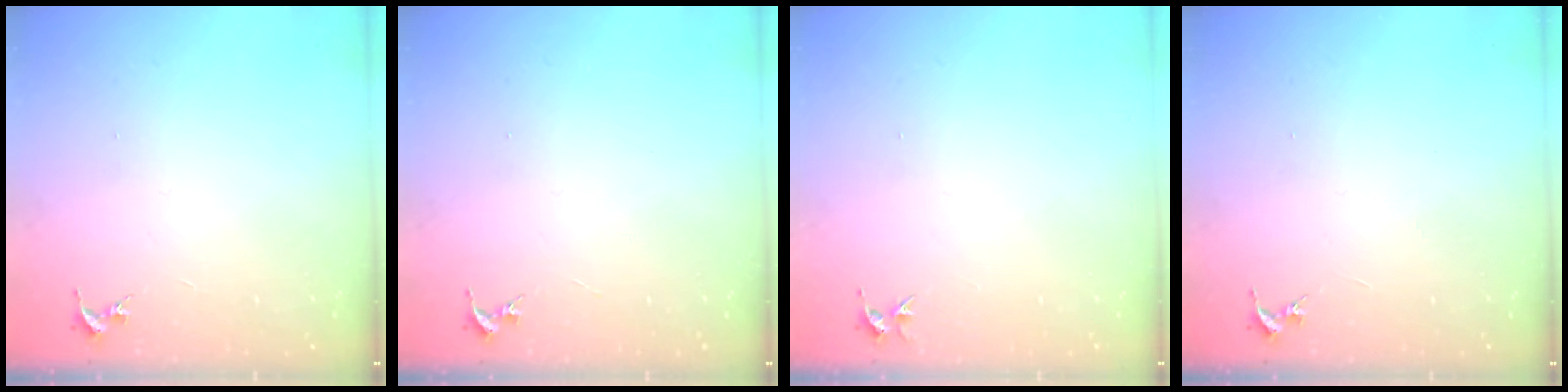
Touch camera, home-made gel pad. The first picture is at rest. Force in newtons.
{"total": 0.0}
{"total": 3.4, "press": 3.4, "slide": 0.4}
{"total": 0.0}